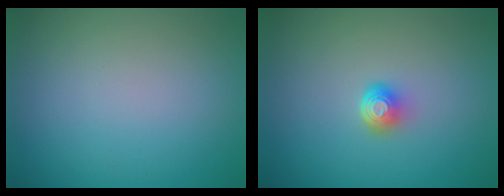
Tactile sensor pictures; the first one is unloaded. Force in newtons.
{"total": 2.0, "press": 1.3, "slide": 1.5}